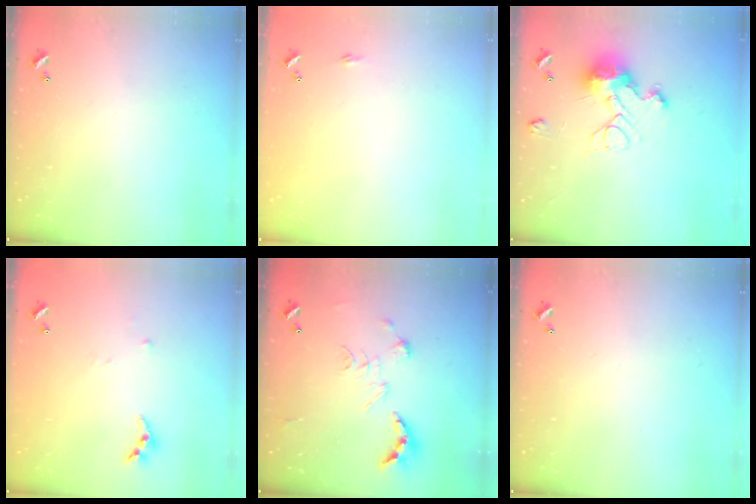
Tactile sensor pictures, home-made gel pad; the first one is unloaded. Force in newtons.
{"total": 2.2, "press": 2.1, "slide": 0.4}
{"total": 18.1, "press": 18.1, "slide": 0.6}
{"total": 4.6, "press": 4.5, "slide": 0.5}
{"total": 2.5, "press": 2.0, "slide": 1.5}
{"total": 0.0}